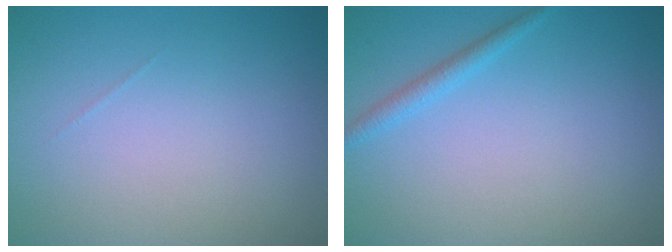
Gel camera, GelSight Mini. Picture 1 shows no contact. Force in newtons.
{"total": 1.3, "press": 1.3, "slide": 0.1}